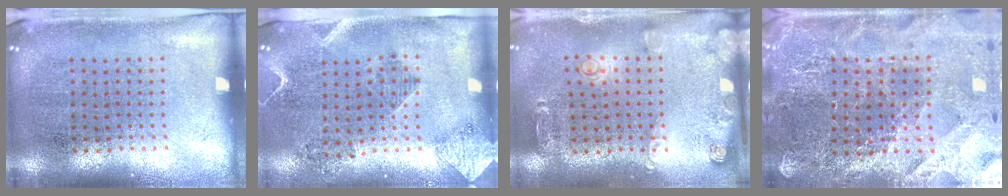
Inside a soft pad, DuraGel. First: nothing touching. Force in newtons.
{"total": 1.9, "press": 1.7, "slide": 1.0}
{"total": 1.5, "press": 1.4, "slide": 0.6}
{"total": 3.5, "press": 3.4, "slide": 0.8}